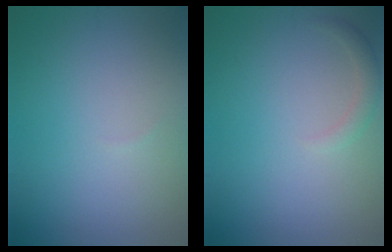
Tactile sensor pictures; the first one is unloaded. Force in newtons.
{"total": 1.3, "press": 1.3, "slide": 0.1}